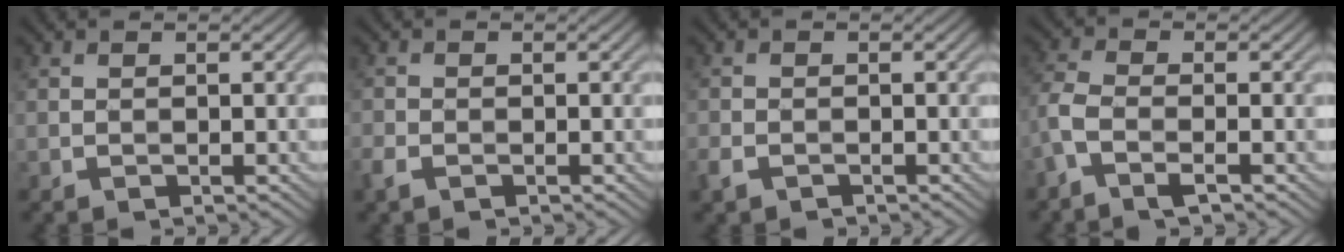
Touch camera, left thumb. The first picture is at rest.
{"total": 1.9, "force": [-1.3, 0.9, 1.1], "torque": [-0.032, -0.005, -0.032]}
{"total": 2.1, "force": [-1.4, 1.1, 1.0], "torque": [-0.028, -0.007, -0.035]}
{"total": 4.6, "force": [-2.5, 1.5, 3.6], "torque": [-0.097, -0.003, -0.064]}